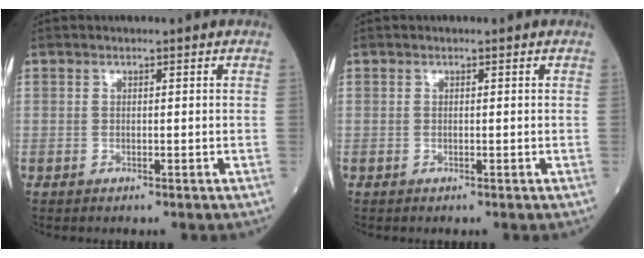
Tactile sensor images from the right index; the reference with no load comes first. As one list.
[{"total": 0.0}]